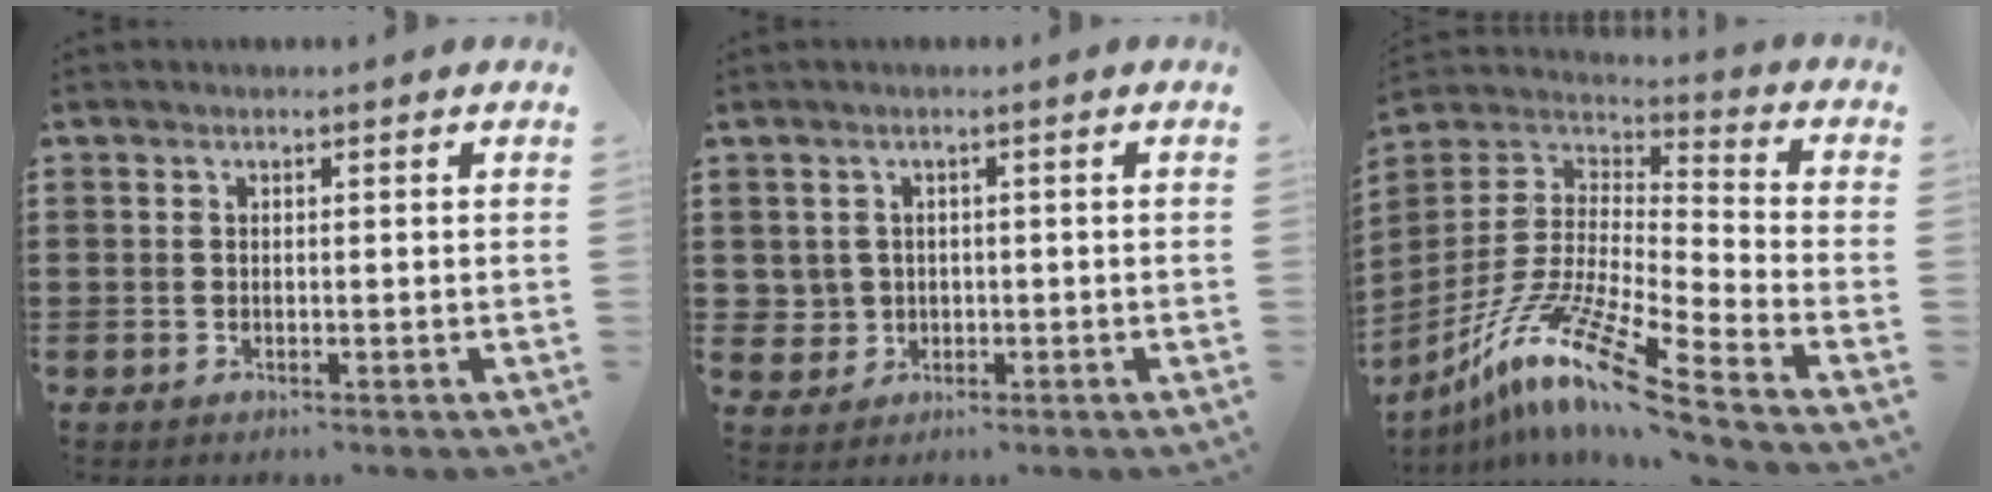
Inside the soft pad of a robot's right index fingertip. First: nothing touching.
{"total": 2.7, "force": [-0.5, 2.7, 0.2], "torque": [-0.025, 0.002, -0.017]}
{"total": 12.8, "force": [-9.5, 0.5, 8.7], "torque": [-0.186, -0.004, -0.190]}